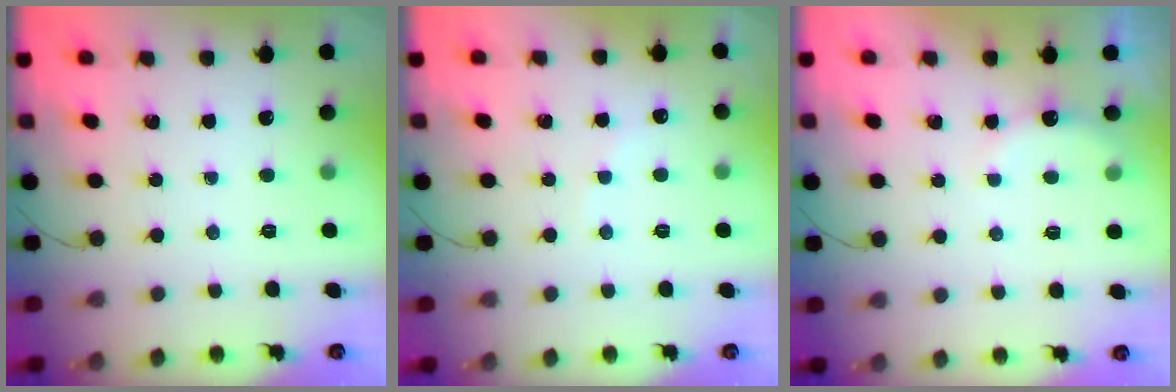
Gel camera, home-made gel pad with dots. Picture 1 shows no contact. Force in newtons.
{"total": 5.3, "press": 5.2, "slide": 0.9}
{"total": 5.7, "press": 5.6, "slide": 1.3}